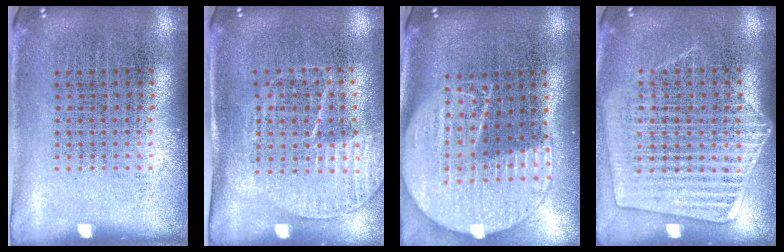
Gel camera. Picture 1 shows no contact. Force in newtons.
{"total": 1.5, "press": 1.3, "slide": 0.8}
{"total": 2.2, "press": 1.9, "slide": 1.0}
{"total": 1.6, "press": 1.5, "slide": 0.5}